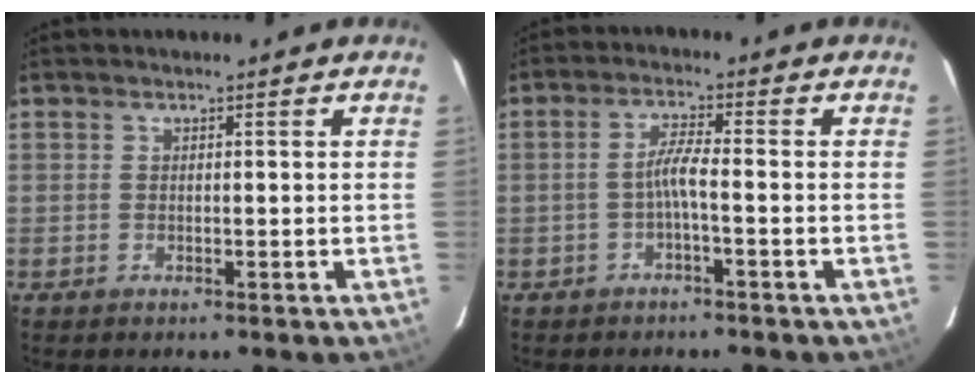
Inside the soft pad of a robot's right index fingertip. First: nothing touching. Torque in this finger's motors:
{"motor_torque": [0.78, -0.23, 0.44, 0.11]}